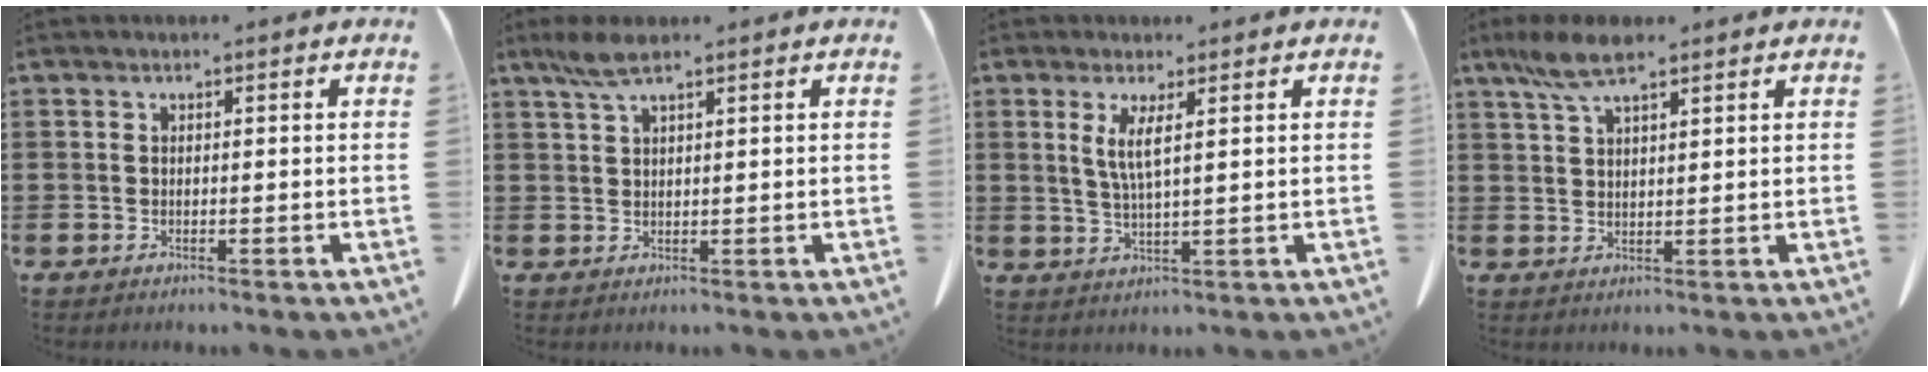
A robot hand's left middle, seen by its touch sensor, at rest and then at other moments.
{"total": 4.0, "force": [2.4, 0.9, 3.1], "torque": [-0.067, 0.003, 0.044]}
{"total": 3.6, "force": [1.6, 0.2, 3.2], "torque": [-0.070, -0.001, 0.028]}
{"total": 6.0, "force": [3.8, 1.4, 4.4], "torque": [-0.101, 0.002, 0.067]}